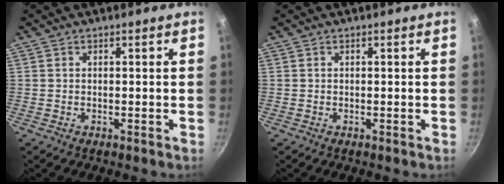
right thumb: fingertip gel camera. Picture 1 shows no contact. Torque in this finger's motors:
{"motor_torque": [-0.01, 0.00, 0.00, 0.00, 0.02]}